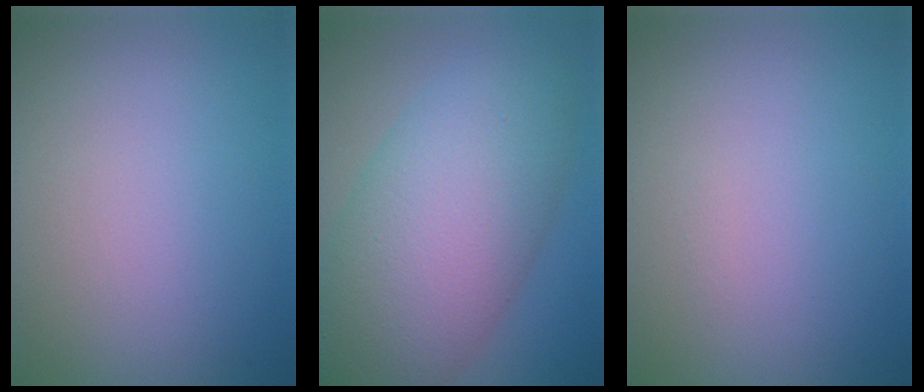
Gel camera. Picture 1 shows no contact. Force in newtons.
{"total": 10.7, "press": 10.7, "slide": 0.2}
{"total": 0.0}